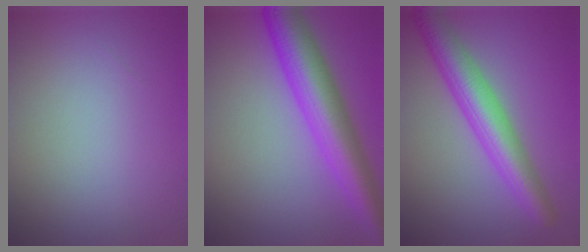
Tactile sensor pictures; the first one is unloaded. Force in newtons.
{"total": 7.8, "press": 7.8, "slide": 0.1}
{"total": 6.0, "press": 6.0, "slide": 0.1}